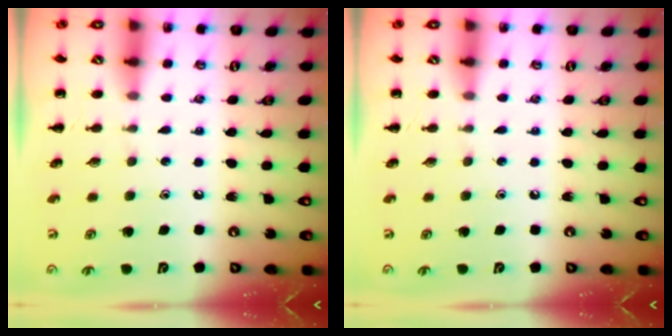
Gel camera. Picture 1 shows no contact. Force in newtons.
{"total": 0.0}